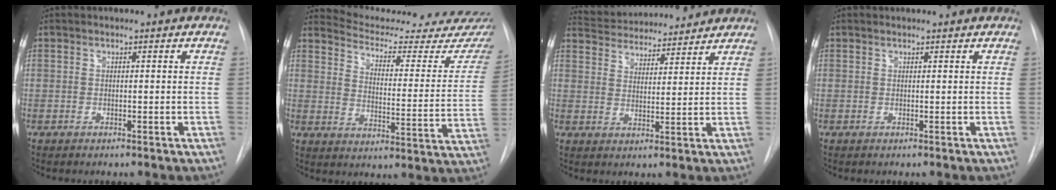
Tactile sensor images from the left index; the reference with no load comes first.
{"total": 21.3, "force": [20.2, 2.4, 6.3], "torque": [-0.081, -0.086, 0.249]}
{"total": 13.8, "force": [13.0, 2.7, 3.6], "torque": [-0.058, 0.026, 0.197]}
{"total": 1.6, "force": [1.6, 0.2, 0.2], "torque": [-0.010, 0.017, 0.021]}